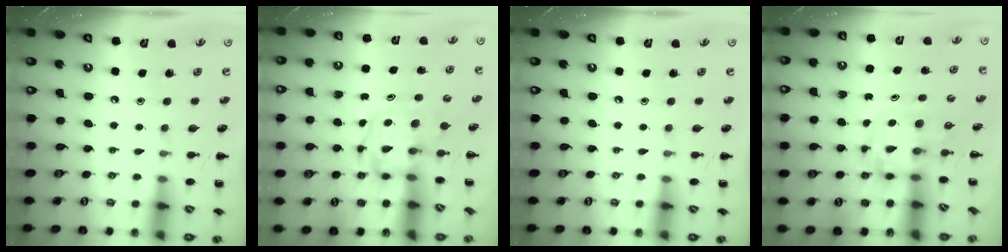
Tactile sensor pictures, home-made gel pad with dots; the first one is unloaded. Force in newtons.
{"total": 3.7, "press": 3.7, "slide": 0.6}
{"total": 0.0}
{"total": 3.7, "press": 3.7, "slide": 0.6}